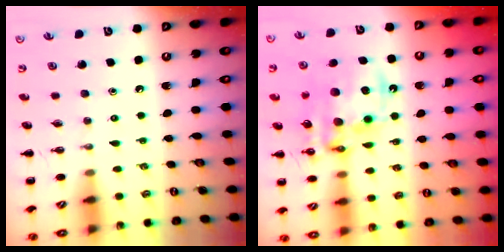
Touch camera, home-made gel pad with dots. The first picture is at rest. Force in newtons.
{"total": 16.9, "press": 16.4, "slide": 4.0}